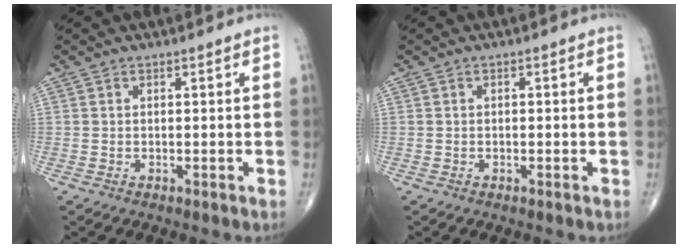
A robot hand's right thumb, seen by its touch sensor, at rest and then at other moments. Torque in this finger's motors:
{"motor_torque": [-0.25, -0.44, 0.05, 0.16, -0.06]}